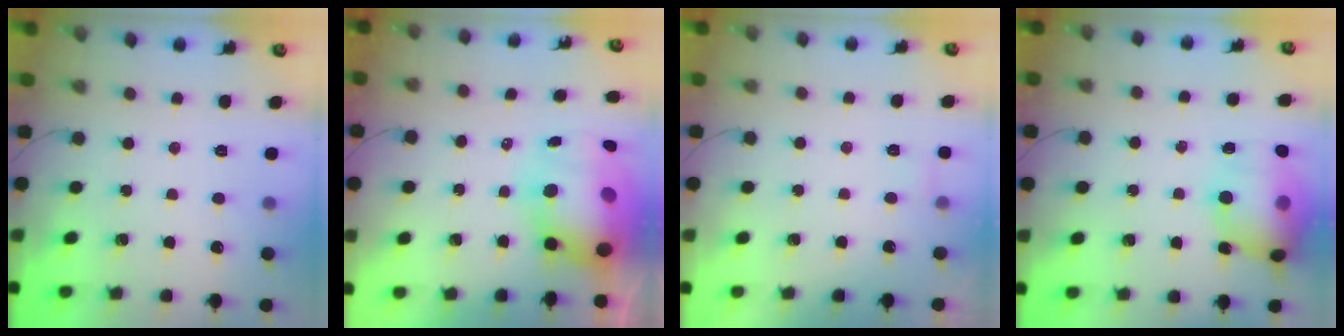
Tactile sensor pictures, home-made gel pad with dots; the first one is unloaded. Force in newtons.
{"total": 17.8, "press": 17.2, "slide": 4.5}
{"total": 2.1, "press": 2.0, "slide": 0.7}
{"total": 16.4, "press": 16.0, "slide": 3.7}